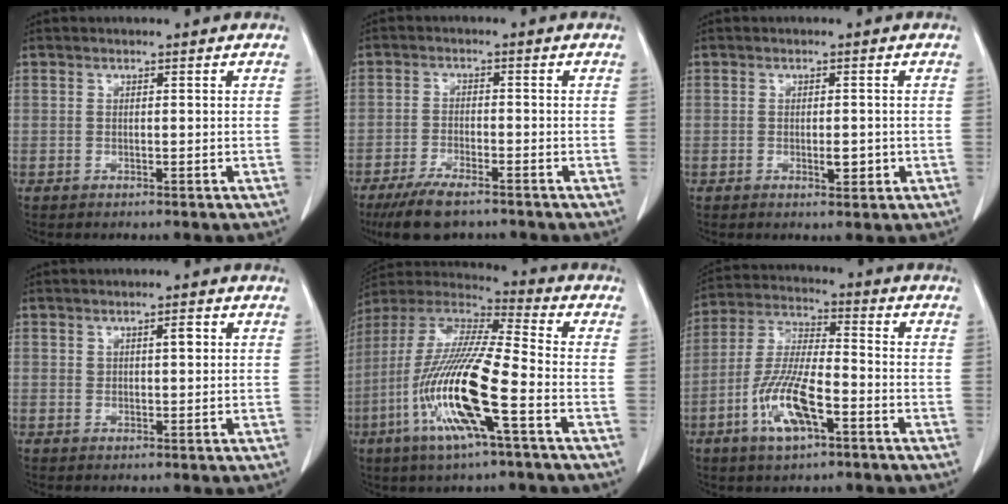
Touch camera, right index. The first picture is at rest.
{"total": 7.4, "force": [-5.6, 1.8, 4.4], "torque": [-0.082, -0.016, -0.098]}
{"total": 2.3, "force": [-0.5, 0.9, 2.1], "torque": [-0.033, -0.001, -0.004]}
{"total": 2.0, "force": [0.8, 0.8, 1.7], "torque": [-0.024, 0.001, 0.013]}
{"total": 17.7, "force": [-6.0, 1.5, 16.6], "torque": [-0.345, -0.015, -0.119]}
{"total": 11.5, "force": [-4.8, 3.2, 9.9], "torque": [-0.210, -0.002, -0.089]}